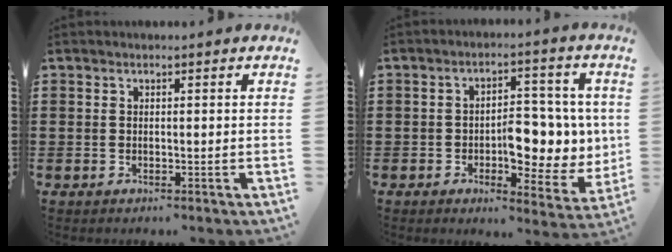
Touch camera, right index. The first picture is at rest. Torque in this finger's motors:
{"motor_torque": [1.80, -0.34, 0.74, 0.16]}